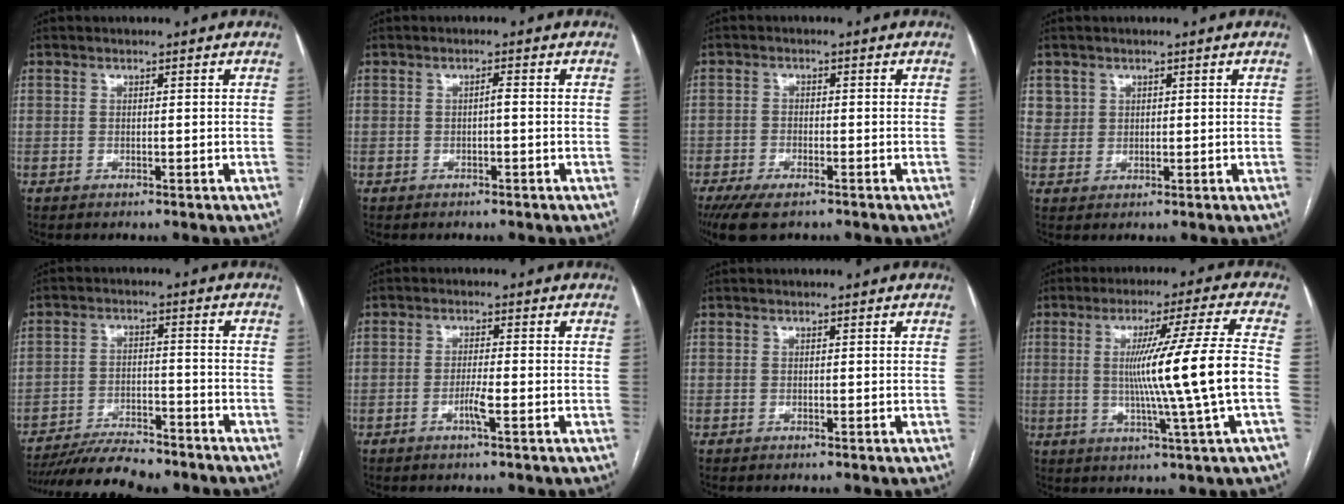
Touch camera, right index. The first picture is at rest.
{"total": 0.9, "force": [-0.2, 0.1, 0.9], "torque": [-0.014, 0.002, -0.003]}
{"total": 6.4, "force": [-4.6, 2.4, 3.8], "torque": [-0.065, -0.009, -0.079]}
{"total": 2.6, "force": [1.2, 2.3, 0.0], "torque": [0.015, 0.005, 0.019]}
{"total": 13.1, "force": [-11.6, 2.5, 5.6], "torque": [-0.089, -0.006, -0.180]}
{"total": 2.8, "force": [-1.2, -0.1, 2.5], "torque": [-0.051, -0.003, -0.024]}
{"total": 0.0}
{"total": 13.9, "force": [-0.8, -2.7, 13.6], "torque": [-0.226, -0.008, -0.009]}